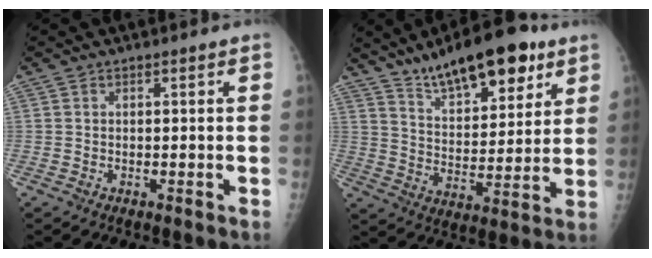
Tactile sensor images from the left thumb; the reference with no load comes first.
{"total": 17.9, "force": [11.9, 6.8, 11.4], "torque": [-0.141, -0.053, 0.198]}